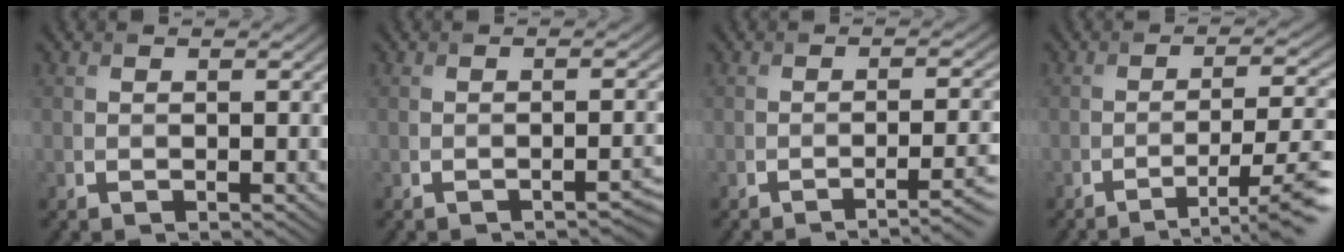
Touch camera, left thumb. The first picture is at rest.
{"total": 1.7, "force": [-1.3, 0.3, 1.0], "torque": [-0.010, 0.004, -0.018]}
{"total": 4.7, "force": [-2.5, 1.2, 3.8], "torque": [-0.042, 0.002, -0.038]}
{"total": 7.2, "force": [-3.8, 1.6, 5.9], "torque": [-0.088, -0.006, -0.054]}